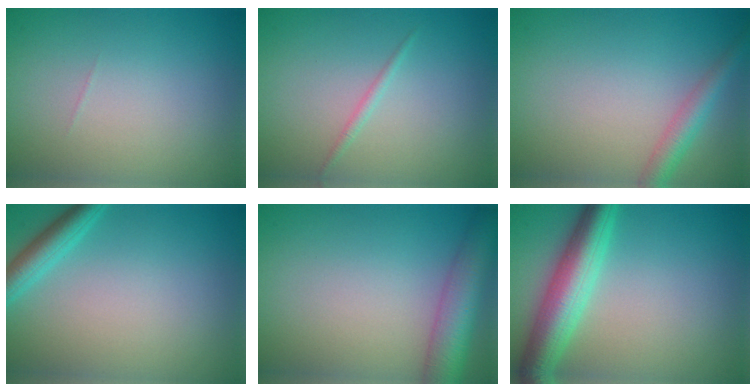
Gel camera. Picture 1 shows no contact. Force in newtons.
{"total": 0.8, "press": 0.8, "slide": 0.0}
{"total": 2.8, "press": 2.8, "slide": 0.1}
{"total": 2.8, "press": 2.8, "slide": 0.1}
{"total": 6.5, "press": 6.5, "slide": 0.3}
{"total": 6.2, "press": 6.2, "slide": 0.3}